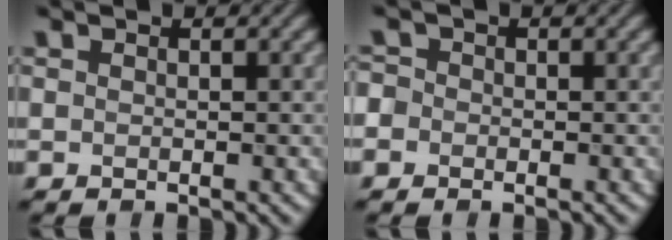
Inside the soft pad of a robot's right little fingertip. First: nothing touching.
{"total": 1.6, "force": [-0.4, 1.5, 0.4], "torque": [0.005, 0.010, -0.022]}